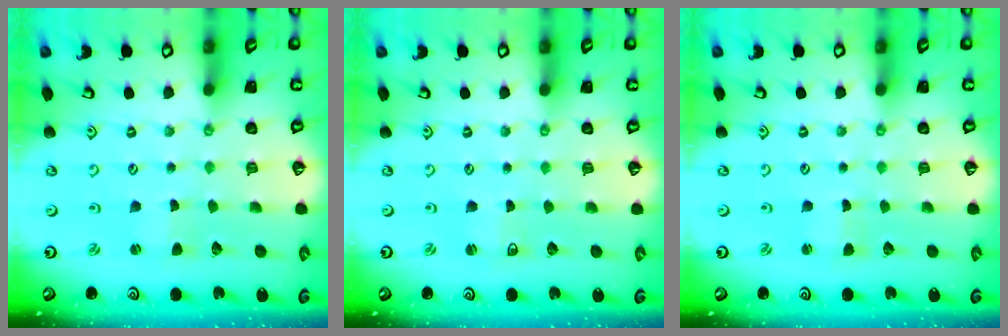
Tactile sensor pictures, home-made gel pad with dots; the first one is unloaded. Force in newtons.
{"total": 1.4, "press": 1.4, "slide": 0.1}
{"total": 0.9, "press": 0.9, "slide": 0.1}